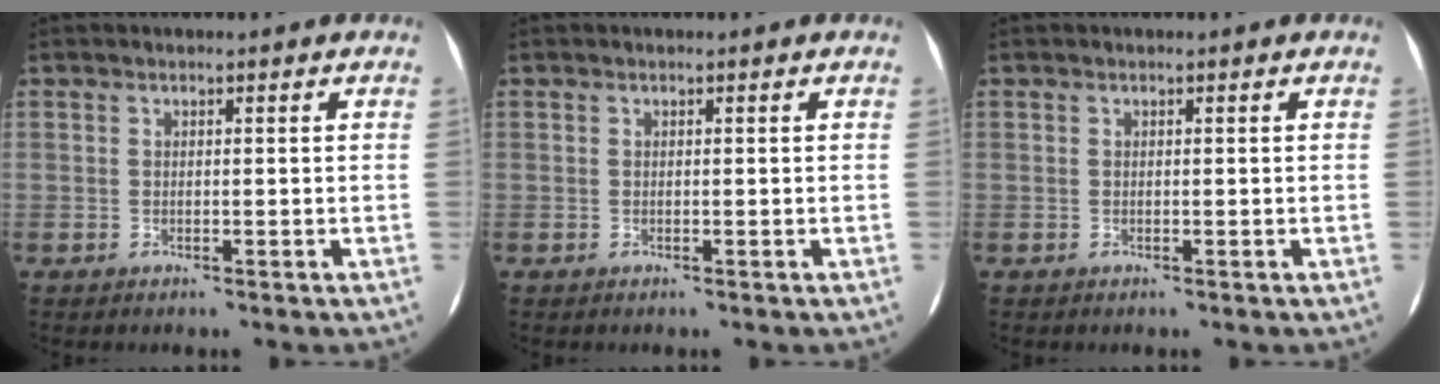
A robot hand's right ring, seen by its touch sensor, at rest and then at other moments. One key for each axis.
{"total": 0.0}
{"total": 0.0}